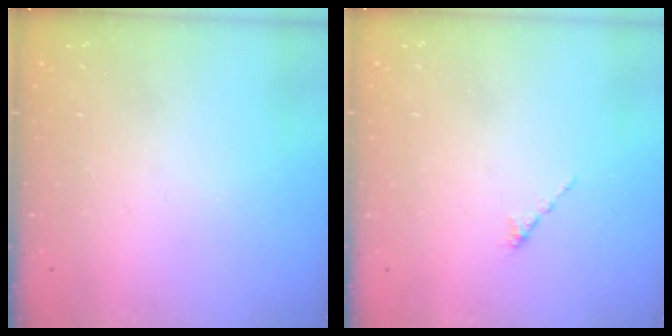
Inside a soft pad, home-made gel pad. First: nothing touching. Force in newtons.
{"total": 0.0}